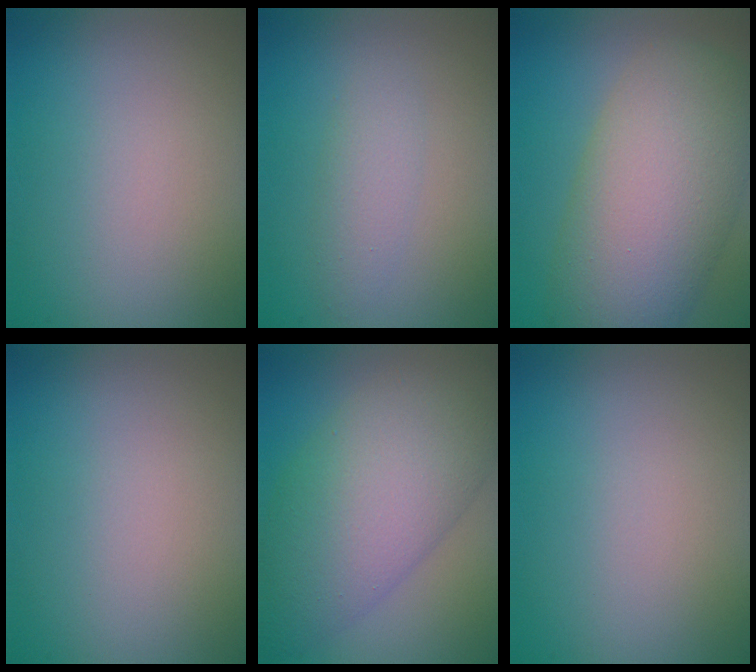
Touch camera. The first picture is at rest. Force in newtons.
{"total": 1.9, "press": 1.9, "slide": 0.1}
{"total": 10.7, "press": 10.7, "slide": 0.4}
{"total": 0.0}
{"total": 10.0, "press": 10.0, "slide": 0.0}
{"total": 0.0}